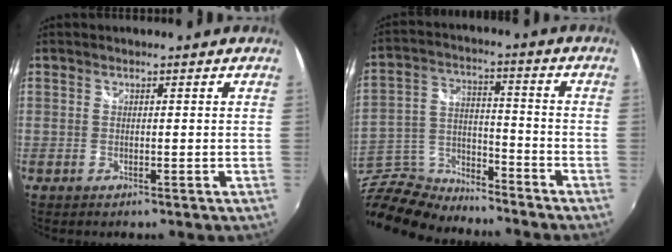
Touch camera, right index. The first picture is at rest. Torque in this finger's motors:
{"motor_torque": [-0.33, -0.47, 0.07, 0.01]}